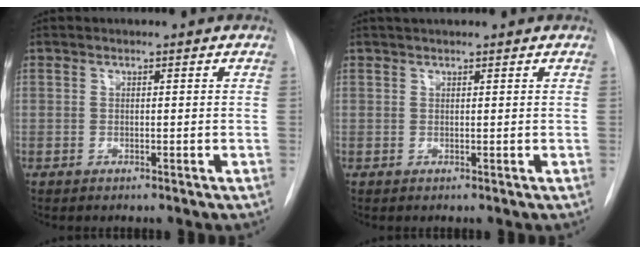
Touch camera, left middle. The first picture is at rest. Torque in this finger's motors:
{"motor_torque": [0.29, -0.25, 0.01, 0.02]}